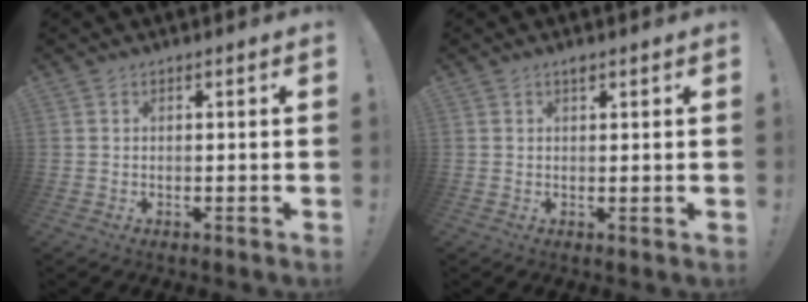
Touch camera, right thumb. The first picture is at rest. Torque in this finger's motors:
{"motor_torque": [-0.21, -0.08, -0.08, 0.15, -0.02]}